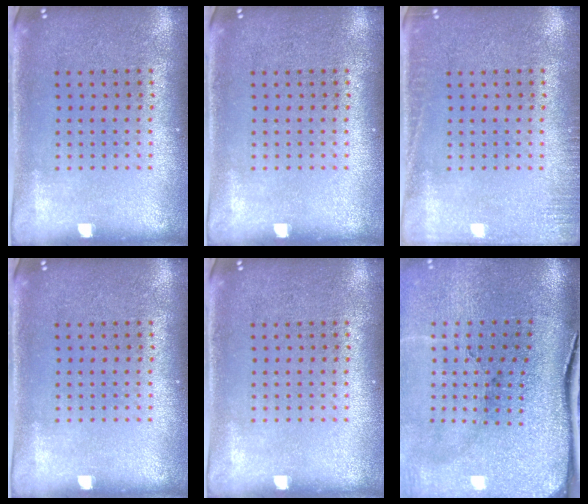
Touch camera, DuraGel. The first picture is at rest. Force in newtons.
{"total": 0.0}
{"total": 1.6, "press": 1.6, "slide": 0.4}
{"total": 0.0}
{"total": 0.0}
{"total": 4.5, "press": 3.6, "slide": 2.6}